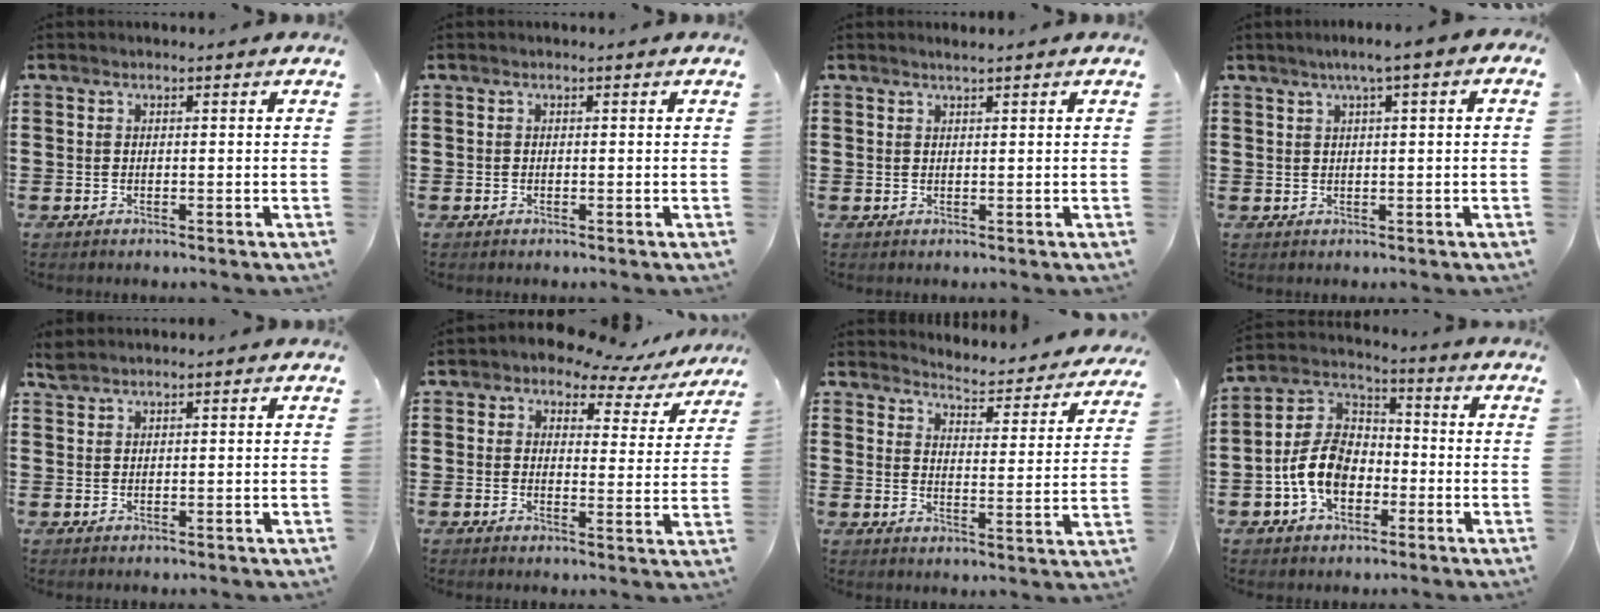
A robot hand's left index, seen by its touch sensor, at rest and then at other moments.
{"total": 0.0}
{"total": 0.9, "force": [0.7, -0.1, 0.4], "torque": [-0.008, 0.000, 0.014]}
{"total": 2.4, "force": [0.7, 0.1, 2.3], "torque": [-0.043, 0.001, 0.010]}
{"total": 1.5, "force": [1.3, 0.3, 0.6], "torque": [-0.015, 0.000, 0.025]}
{"total": 4.2, "force": [3.5, 1.7, 1.5], "torque": [-0.044, -0.018, 0.055]}
{"total": 3.7, "force": [3.7, -0.2, 0.2], "torque": [-0.020, -0.042, 0.055]}
{"total": 9.3, "force": [-2.9, 6.2, 6.3], "torque": [-0.164, 0.005, -0.064]}